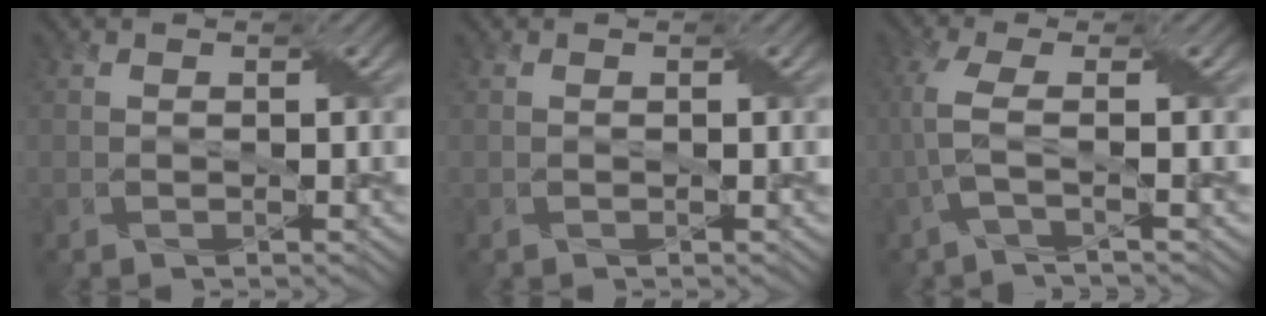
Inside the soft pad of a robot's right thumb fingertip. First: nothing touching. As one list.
[{"total": 0.0}, {"total": 3.8, "force": [-0.9, 0.6, 3.7], "torque": [-0.085, 0.005, -0.033]}]